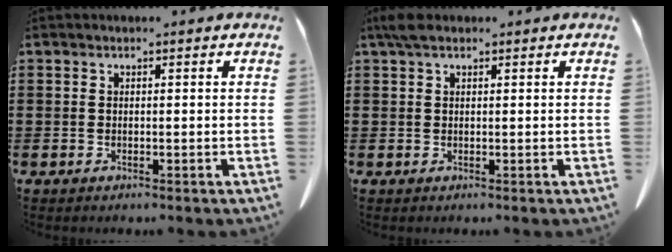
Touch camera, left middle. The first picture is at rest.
{"total": 2.0, "force": [1.2, 0.9, 1.4], "torque": [-0.032, 0.004, 0.022]}